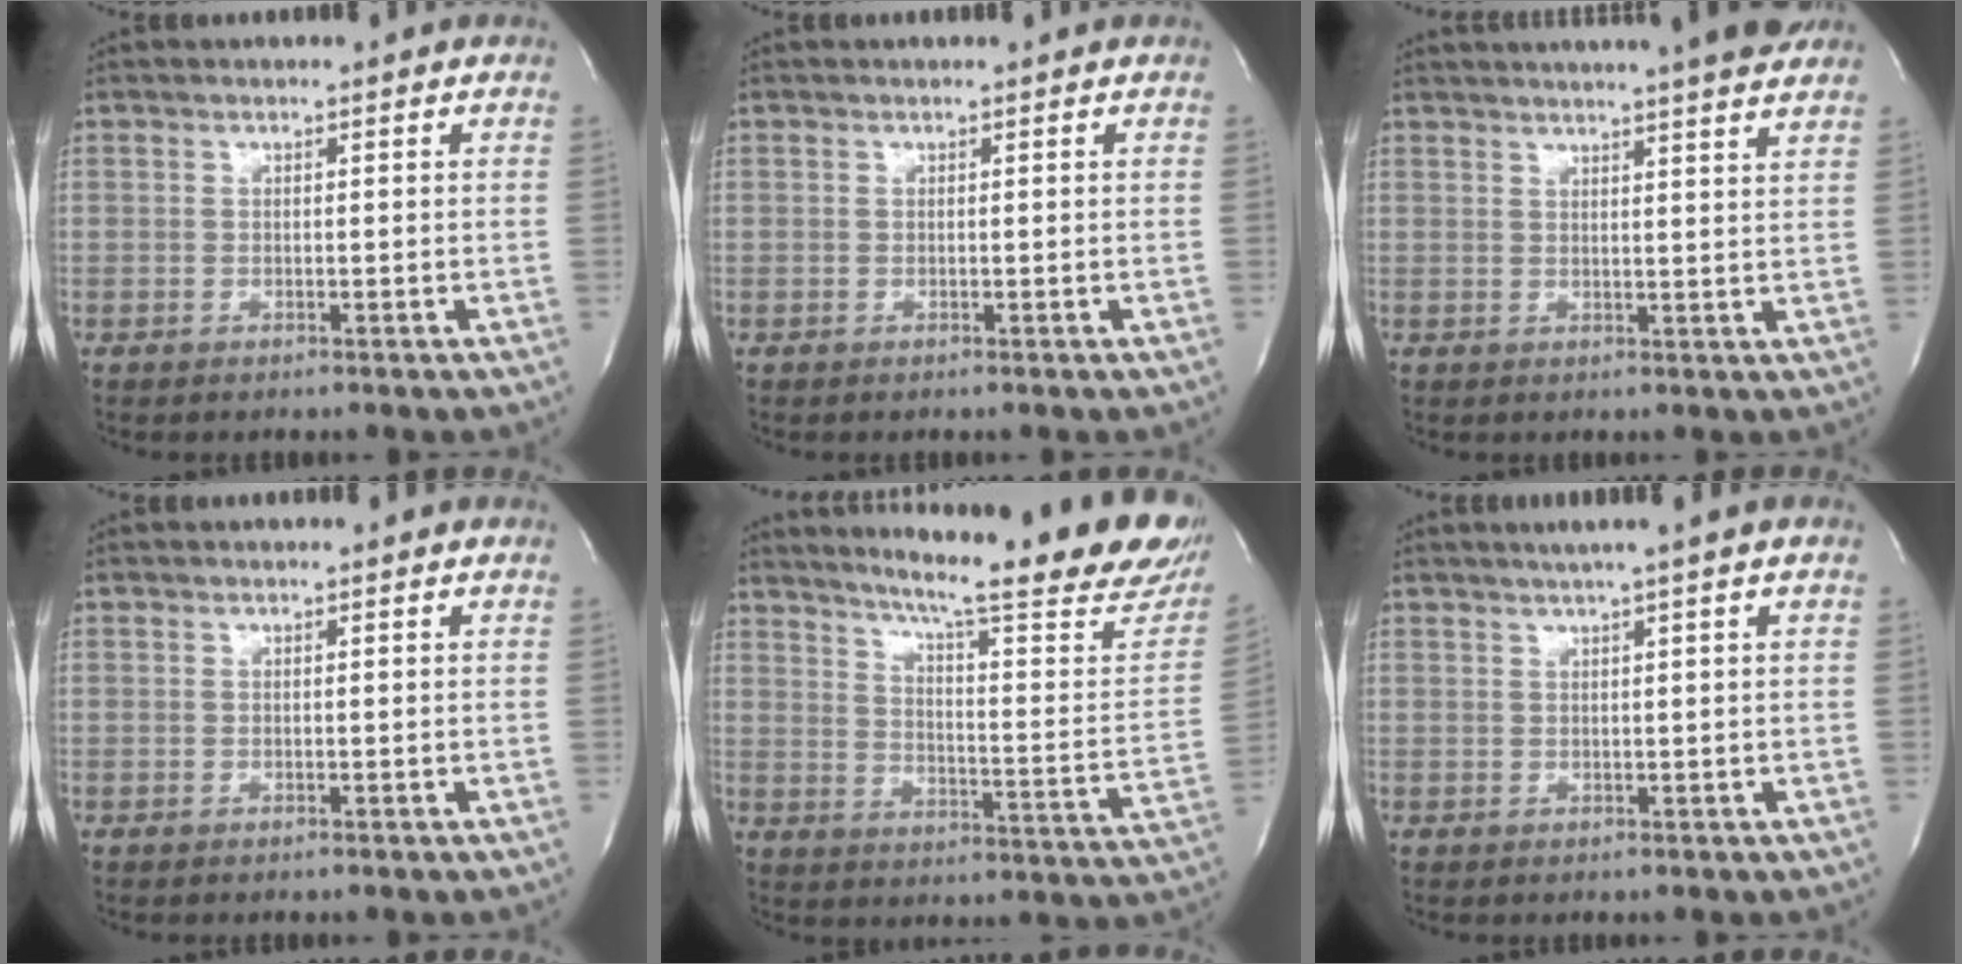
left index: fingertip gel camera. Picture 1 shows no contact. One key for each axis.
{"total": 0.8, "fx": 0.8, "fy": 0.0, "fz": 0.2, "tx": -0.006, "ty": 0.005, "tz": 0.009}
{"total": 15.4, "fx": 13.8, "fy": 0.2, "fz": 6.9, "tx": -0.113, "ty": 0.010, "tz": 0.172}
{"total": 0.0}
{"total": 28.3, "fx": 23.0, "fy": 2.1, "fz": 16.4, "tx": -0.228, "ty": -0.076, "tz": 0.288}
{"total": 2.7, "fx": 1.9, "fy": -0.8, "fz": 1.7, "tx": -0.028, "ty": 0.004, "tz": 0.034}